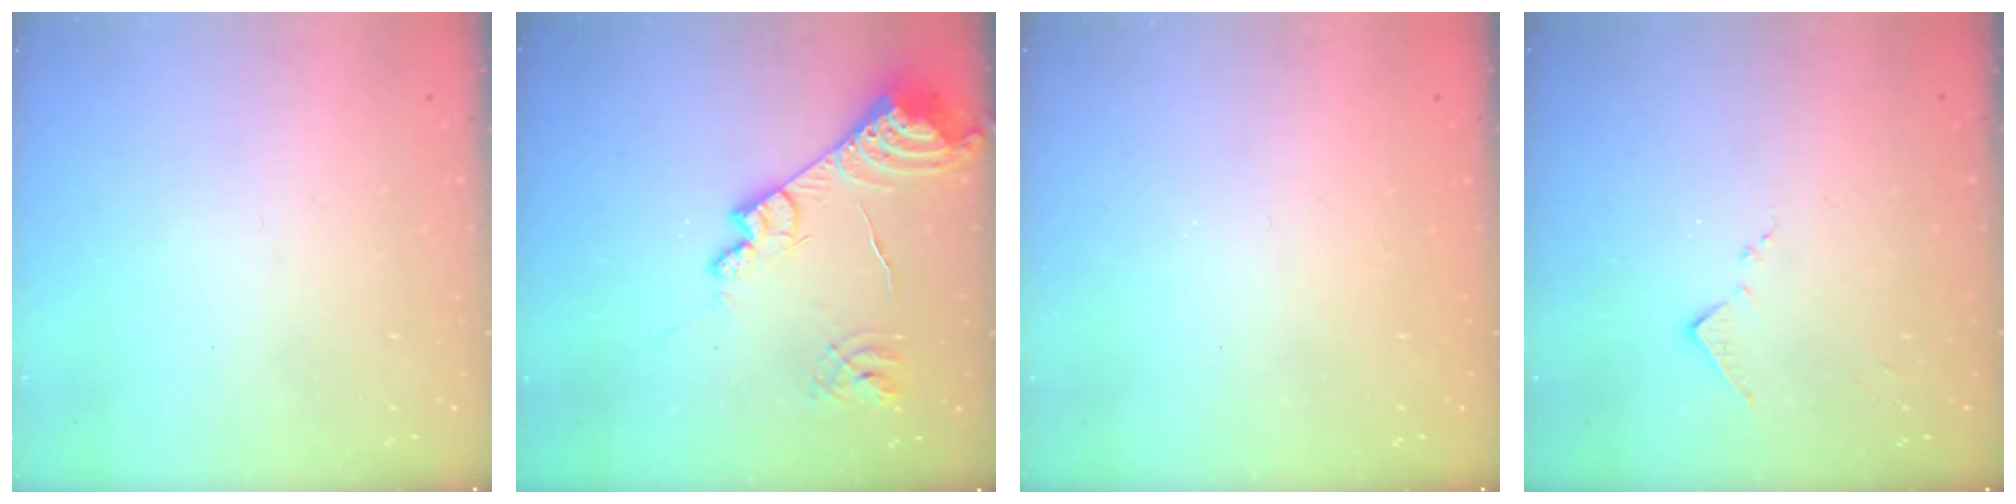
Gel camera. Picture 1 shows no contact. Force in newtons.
{"total": 16.6, "press": 16.5, "slide": 1.7}
{"total": 0.9, "press": 0.9, "slide": 0.1}
{"total": 7.1, "press": 7.1, "slide": 0.7}